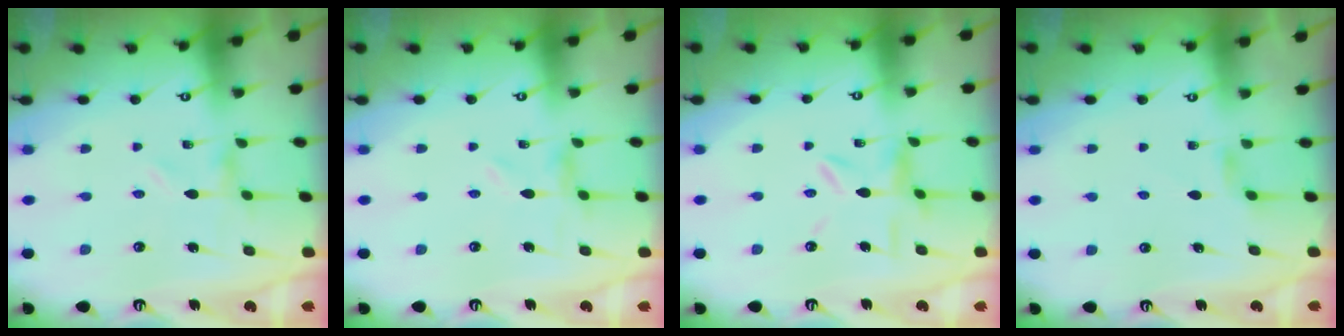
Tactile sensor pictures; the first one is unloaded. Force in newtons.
{"total": 0.0}
{"total": 6.4, "press": 6.3, "slide": 0.7}
{"total": 2.9, "press": 2.8, "slide": 0.4}